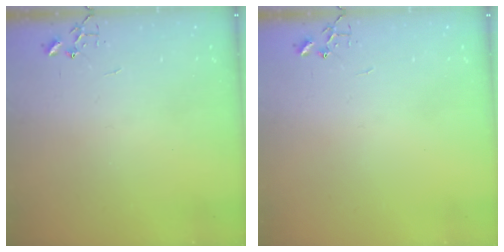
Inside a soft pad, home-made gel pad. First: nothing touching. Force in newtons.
{"total": 0.0}